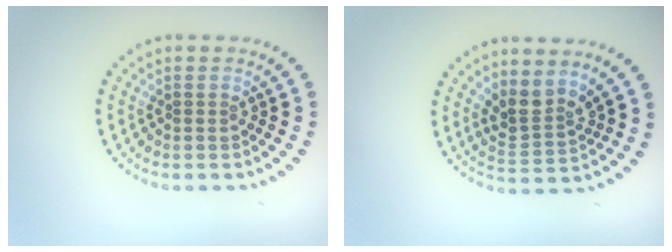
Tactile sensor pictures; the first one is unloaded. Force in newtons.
{"total": 2.7, "press": 2.0, "slide": 1.9}